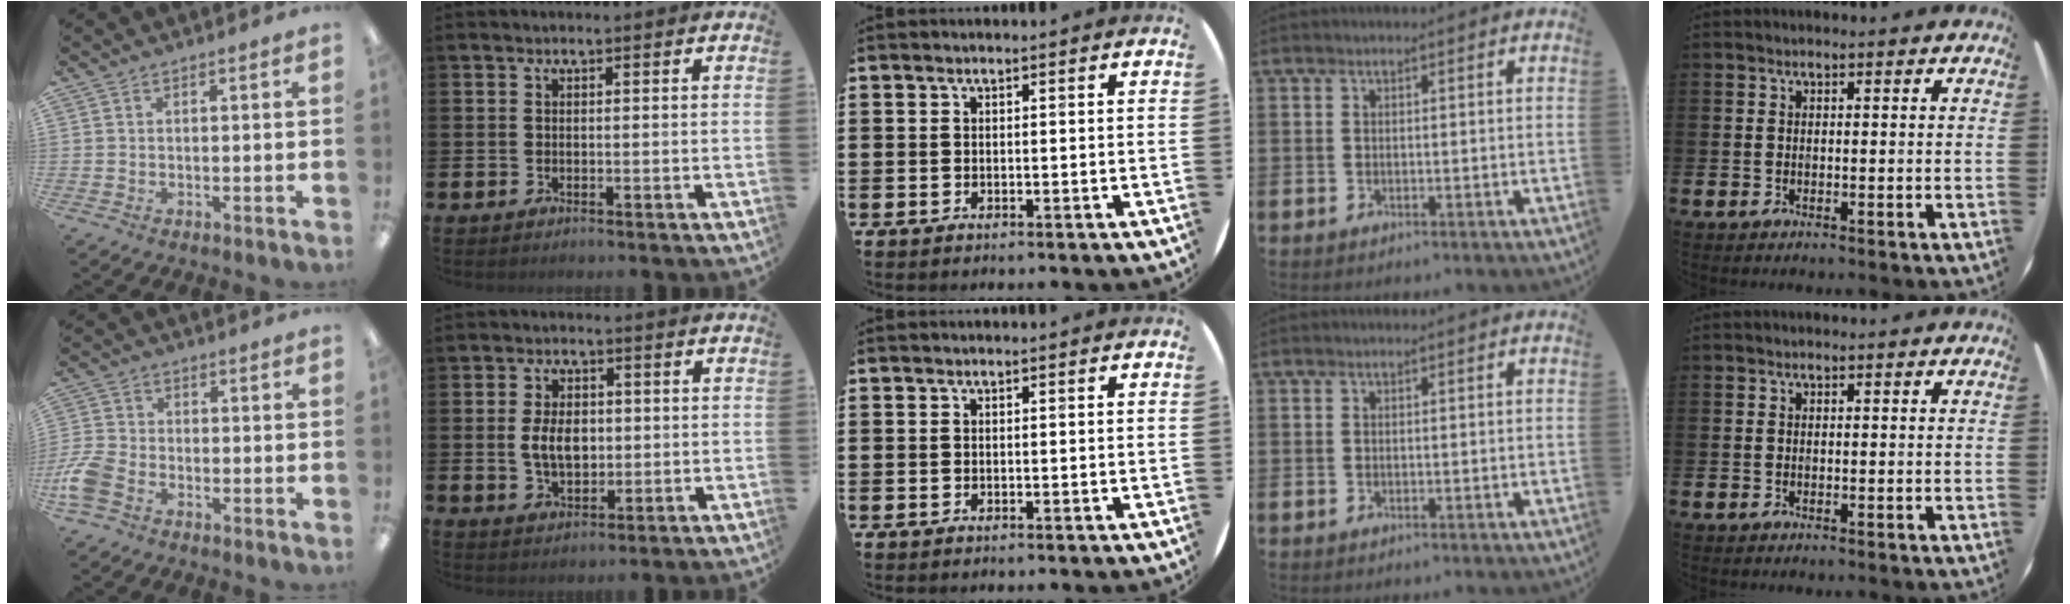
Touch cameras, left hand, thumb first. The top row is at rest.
{"thumb": {"total": 7.5, "force": [-3.5, 4.9, 4.5], "torque": [-0.106, 0.012, -0.066]}, "index": {"total": 5.3, "force": [0.4, 3.3, 4.1], "torque": [-0.061, 0.004, 0.001]}}